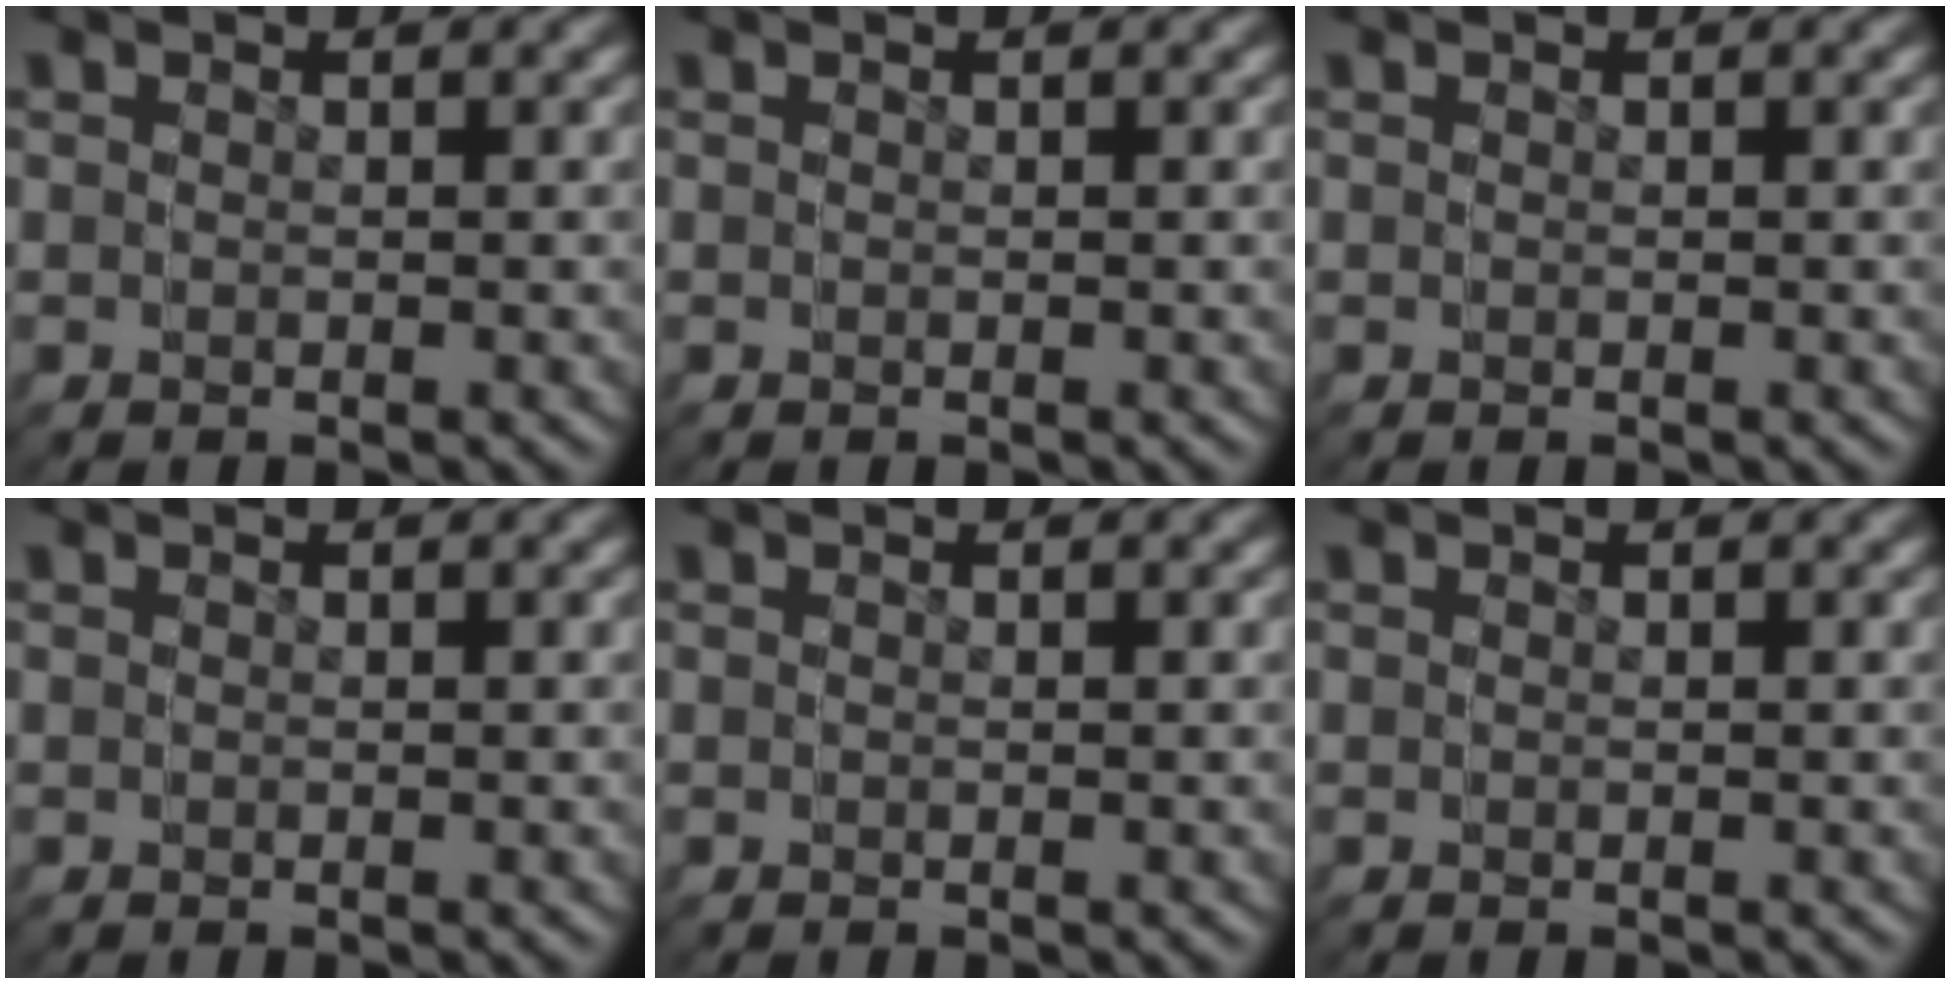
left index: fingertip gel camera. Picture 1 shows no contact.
{"total": 0.0}
{"total": 0.0}
{"total": 0.0}
{"total": 0.0}
{"total": 0.0}